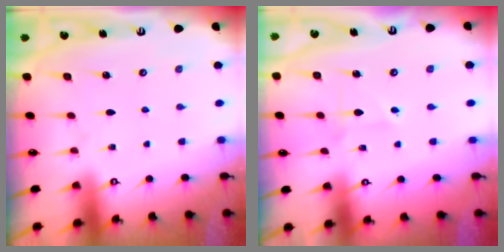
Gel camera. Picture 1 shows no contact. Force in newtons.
{"total": 4.4, "press": 4.3, "slide": 0.5}